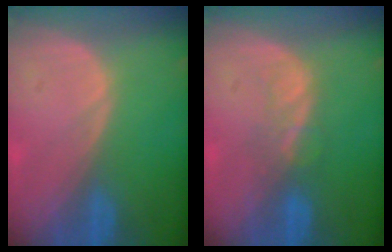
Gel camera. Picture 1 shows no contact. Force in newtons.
{"total": 3.3, "press": 3.3, "slide": 0.5}